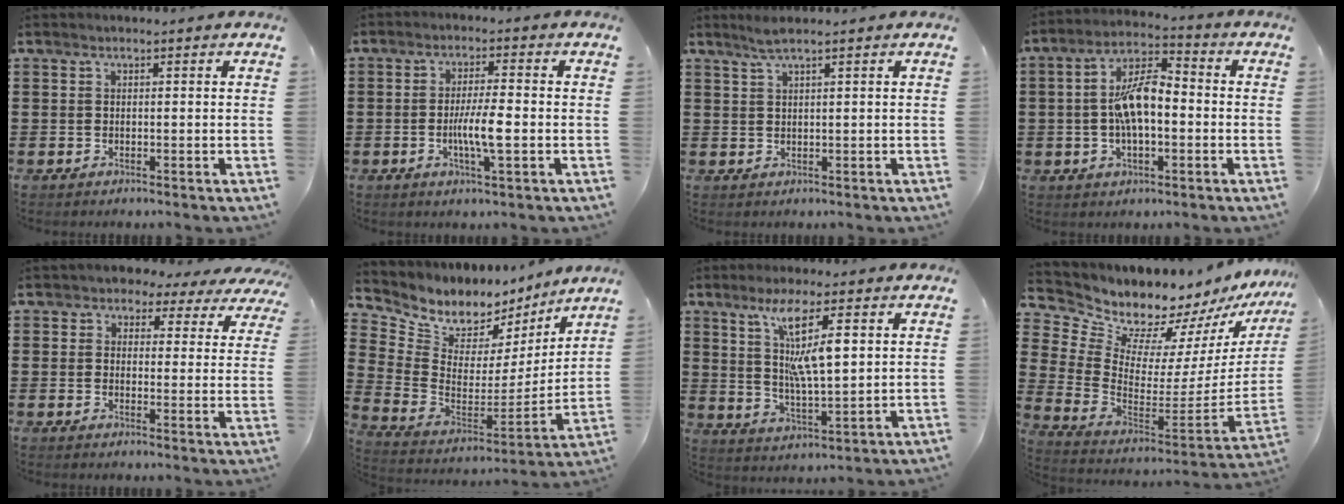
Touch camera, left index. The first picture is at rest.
{"total": 5.9, "force": [-1.1, 0.8, 5.7], "torque": [-0.110, -0.004, -0.026]}
{"total": 2.1, "force": [1.4, -0.1, 1.6], "torque": [-0.032, 0.001, 0.025]}
{"total": 8.9, "force": [-0.7, 3.7, 8.0], "torque": [-0.172, 0.006, -0.019]}
{"total": 2.7, "force": [2.2, 1.5, 0.5], "torque": [-0.028, -0.008, 0.034]}
{"total": 6.9, "force": [5.2, 4.4, 1.0], "torque": [-0.062, -0.038, 0.094]}
{"total": 9.7, "force": [4.0, 2.2, 8.5], "torque": [-0.166, 0.001, 0.066]}
{"total": 9.6, "force": [9.0, 3.1, 0.4], "torque": [-0.064, -0.085, 0.160]}